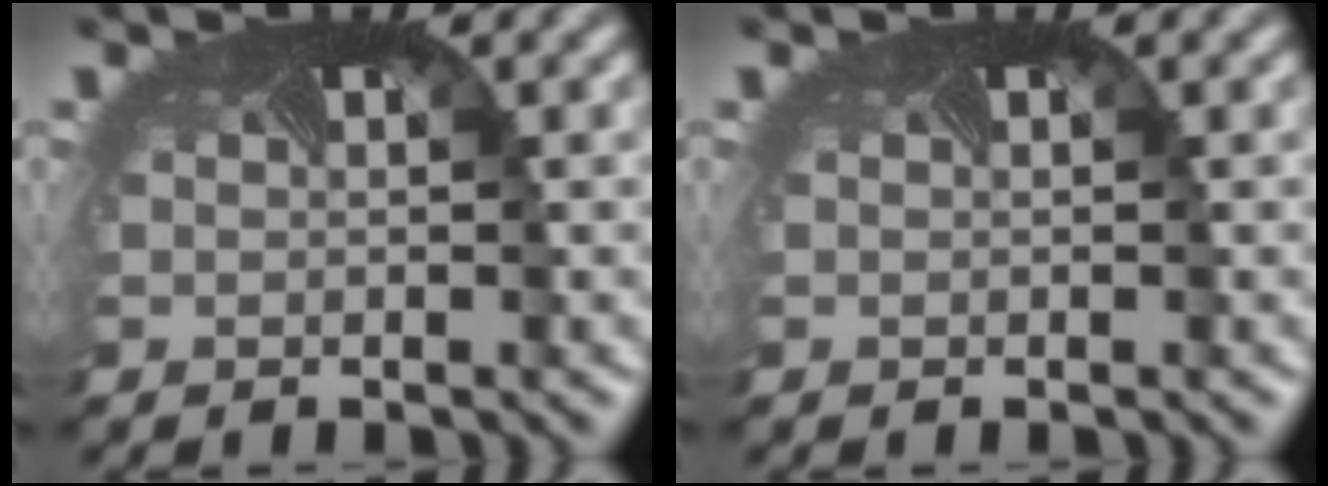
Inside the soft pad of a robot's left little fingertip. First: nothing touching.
{"total": 0.0}